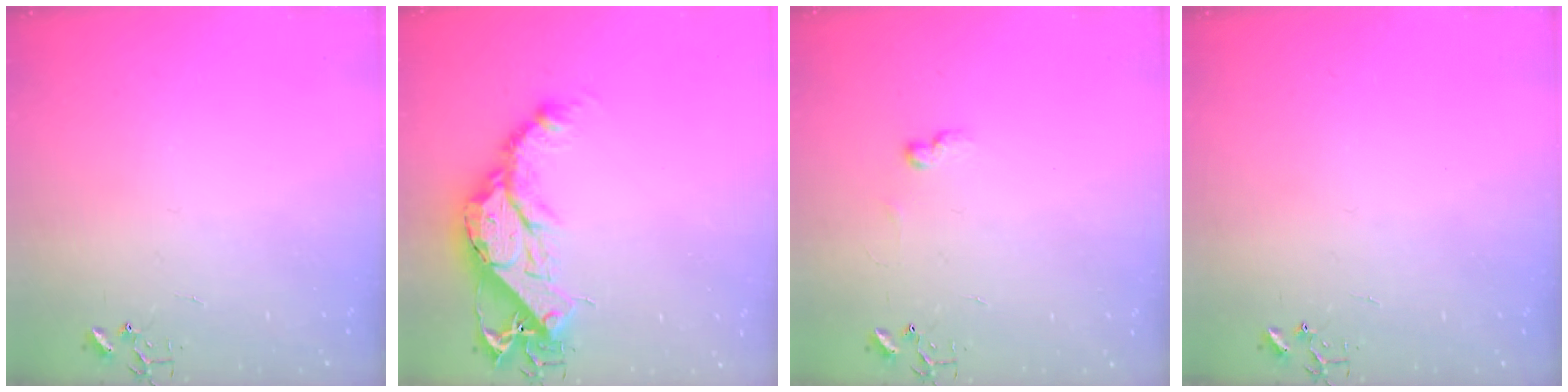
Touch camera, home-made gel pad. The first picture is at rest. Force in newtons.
{"total": 17.2, "press": 17.1, "slide": 1.3}
{"total": 5.9, "press": 5.9, "slide": 0.8}
{"total": 0.0}